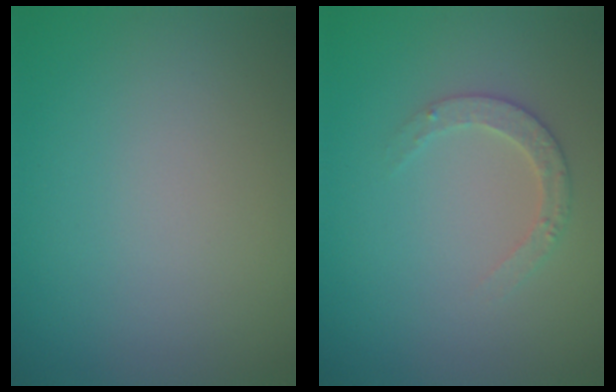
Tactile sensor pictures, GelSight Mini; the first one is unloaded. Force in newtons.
{"total": 2.1, "press": 2.1, "slide": 0.3}